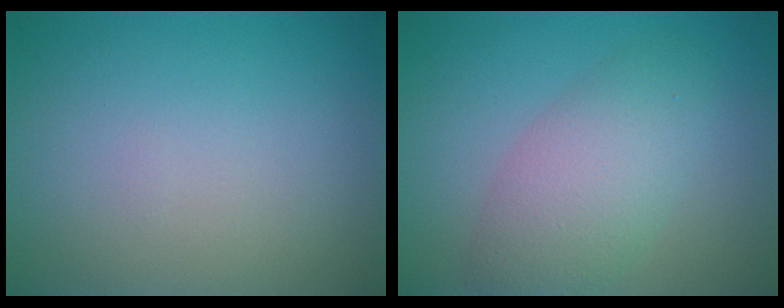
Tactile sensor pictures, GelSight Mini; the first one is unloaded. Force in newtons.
{"total": 4.7, "press": 4.7, "slide": 0.3}